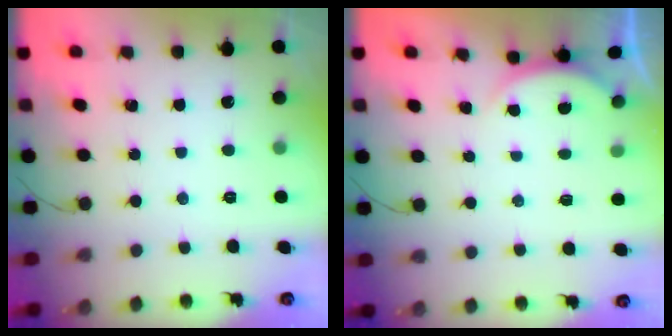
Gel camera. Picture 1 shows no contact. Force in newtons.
{"total": 1.6, "press": 1.5, "slide": 0.6}